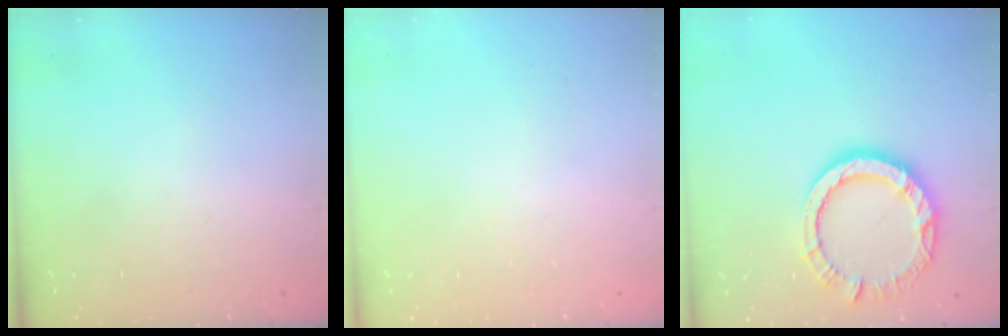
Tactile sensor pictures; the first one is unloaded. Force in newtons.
{"total": 2.6, "press": 2.6, "slide": 0.2}
{"total": 11.7, "press": 11.6, "slide": 1.4}